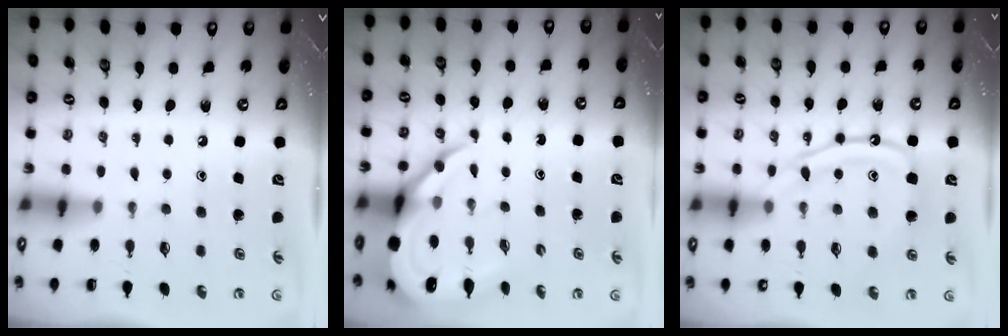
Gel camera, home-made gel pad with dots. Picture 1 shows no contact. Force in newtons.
{"total": 10.9, "press": 10.8, "slide": 1.2}
{"total": 11.4, "press": 11.3, "slide": 1.2}